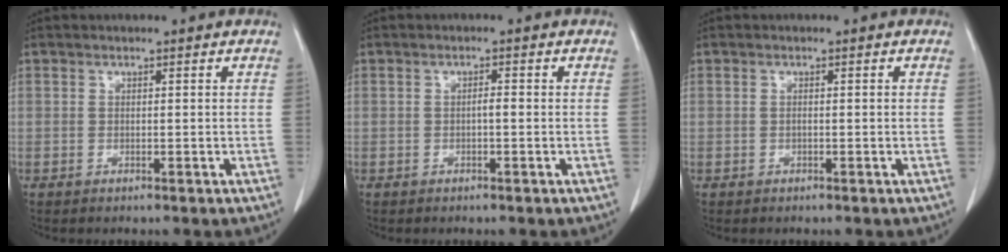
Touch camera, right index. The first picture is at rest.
{"total": 1.0, "force": [-0.2, 0.2, 1.0], "torque": [-0.015, 0.004, -0.004]}
{"total": 0.6, "force": [0.0, 0.1, 0.6], "torque": [-0.008, 0.002, 0.003]}